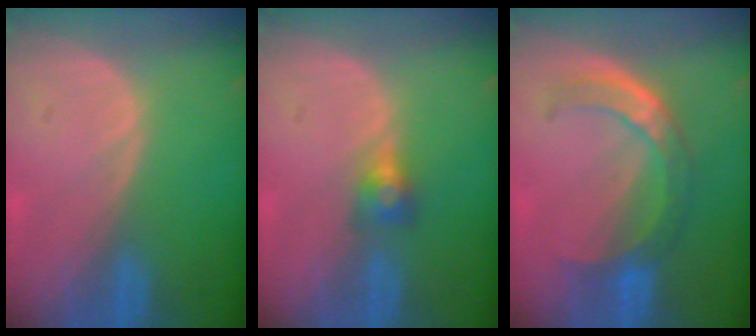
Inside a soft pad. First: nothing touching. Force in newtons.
{"total": 2.8, "press": 2.5, "slide": 1.3}
{"total": 7.3, "press": 6.4, "slide": 3.5}